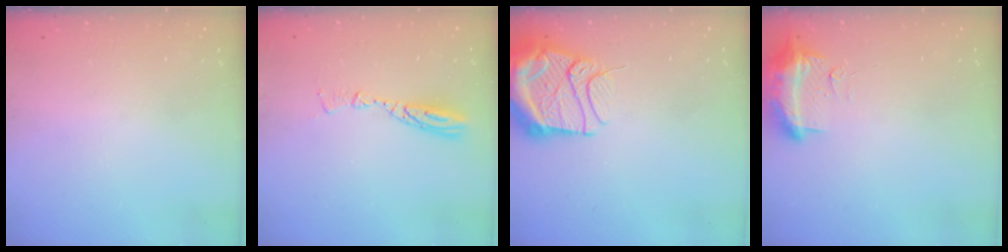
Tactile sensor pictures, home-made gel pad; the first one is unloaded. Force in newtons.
{"total": 8.0, "press": 8.0, "slide": 0.7}
{"total": 17.9, "press": 16.5, "slide": 6.9}
{"total": 19.1, "press": 13.0, "slide": 14.0}